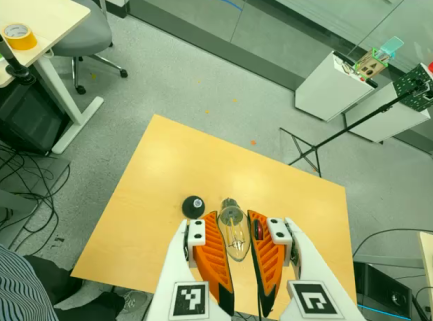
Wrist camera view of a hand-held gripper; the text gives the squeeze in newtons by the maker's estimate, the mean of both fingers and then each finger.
{"total": 22.4, "left": 27.1, "right": 17.8}